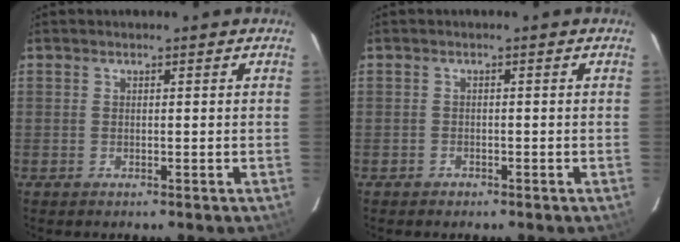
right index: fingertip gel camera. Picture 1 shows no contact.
{"total": 1.2, "force": [-0.9, 0.8, 0.0], "torque": [-0.004, 0.005, -0.014]}